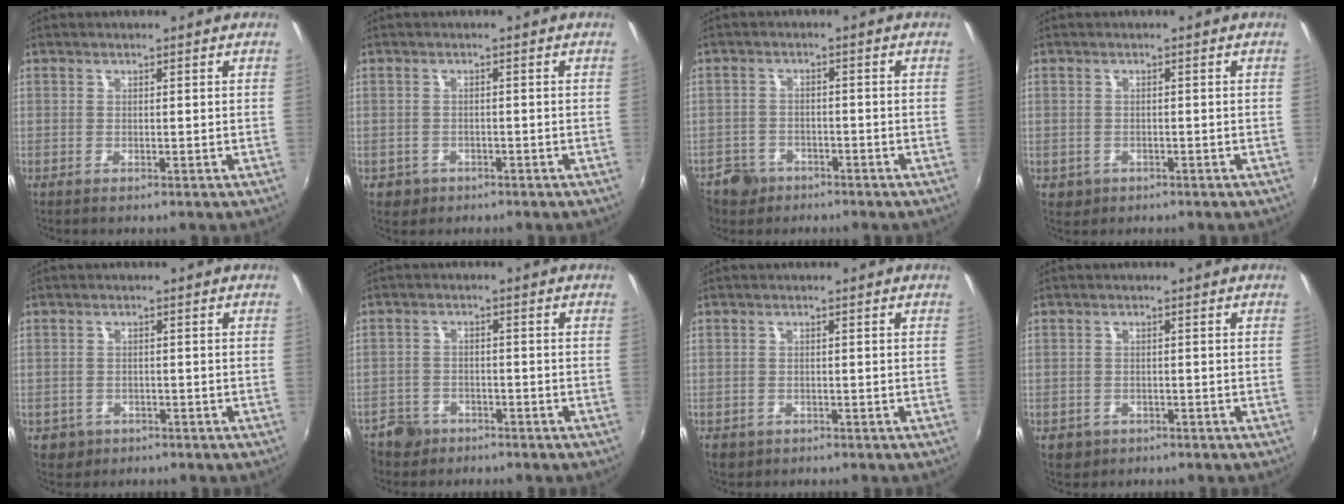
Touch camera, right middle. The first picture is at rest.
{"total": 3.0, "force": [-1.4, 2.5, 0.8], "torque": [-0.025, 0.000, -0.016]}
{"total": 7.0, "force": [-4.4, 5.2, 1.6], "torque": [-0.060, 0.010, -0.072]}
{"total": 2.4, "force": [-0.9, 2.1, 0.8], "torque": [-0.022, -0.002, -0.008]}
{"total": 3.6, "force": [-1.5, 3.1, 1.0], "torque": [-0.031, 0.000, -0.016]}
{"total": 6.5, "force": [-4.2, 4.7, 1.4], "torque": [-0.054, 0.010, -0.072]}
{"total": 2.6, "force": [-1.3, 2.0, 1.1], "torque": [-0.026, -0.004, -0.016]}
{"total": 3.3, "force": [-1.5, 2.7, 1.2], "torque": [-0.031, -0.002, -0.017]}